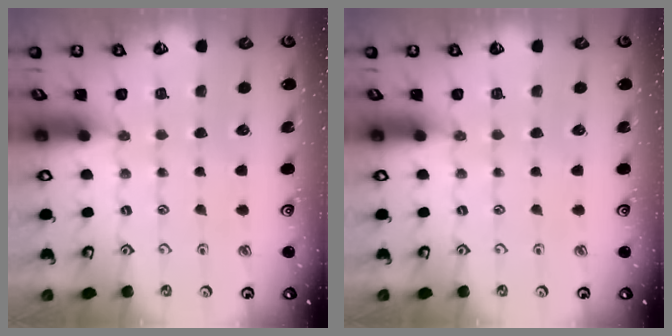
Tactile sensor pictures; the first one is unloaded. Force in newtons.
{"total": 0.0}